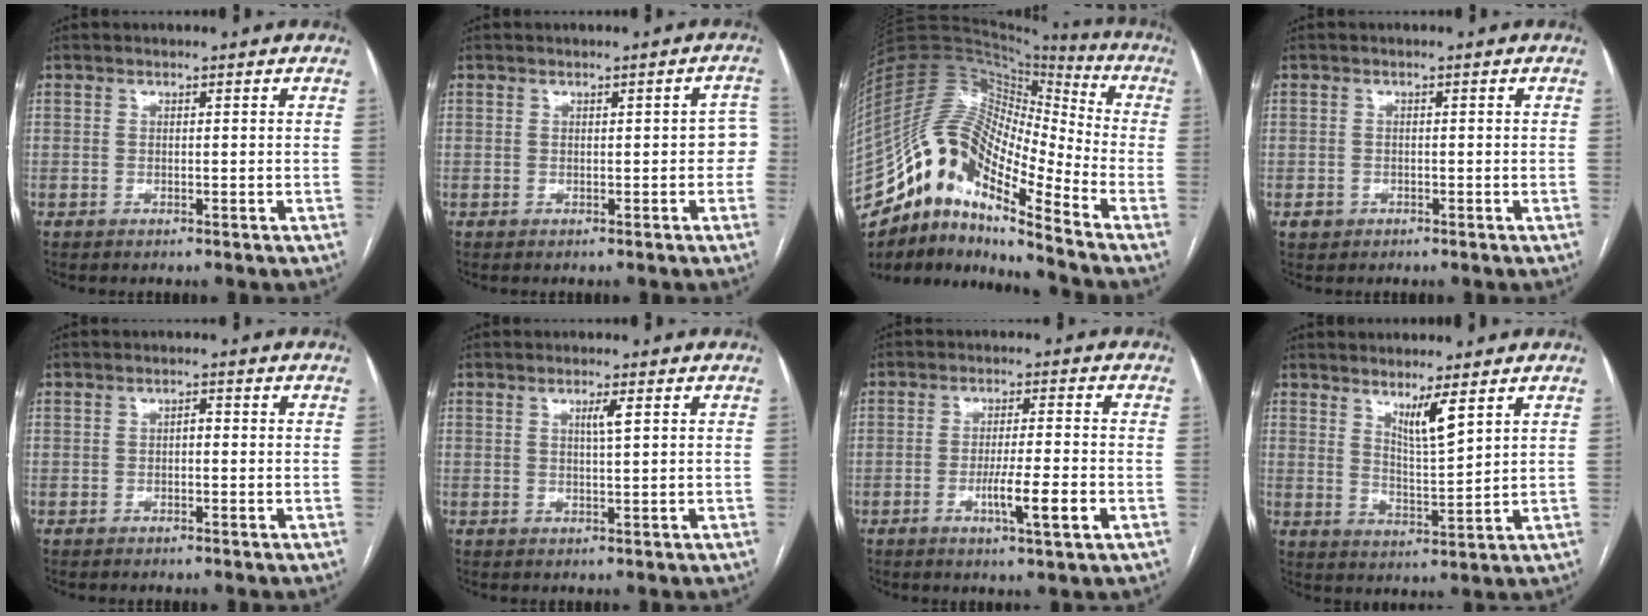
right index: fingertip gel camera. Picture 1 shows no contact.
{"total": 3.0, "force": [-0.2, 1.4, 2.7], "torque": [-0.014, 0.018, -0.001]}
{"total": 20.6, "force": [-14.4, 5.0, 13.8], "torque": [-0.286, 0.029, -0.262]}
{"total": 1.4, "force": [-0.6, 1.3, 0.2], "torque": [-0.005, 0.005, -0.006]}
{"total": 1.5, "force": [-0.3, 0.7, 1.3], "torque": [-0.018, 0.006, -0.008]}
{"total": 2.0, "force": [0.8, -0.1, 1.8], "torque": [-0.034, -0.001, 0.013]}
{"total": 6.9, "force": [-2.4, 0.0, 6.5], "torque": [-0.106, -0.010, -0.039]}
{"total": 5.1, "force": [3.3, 0.0, 3.9], "torque": [-0.069, -0.020, 0.062]}